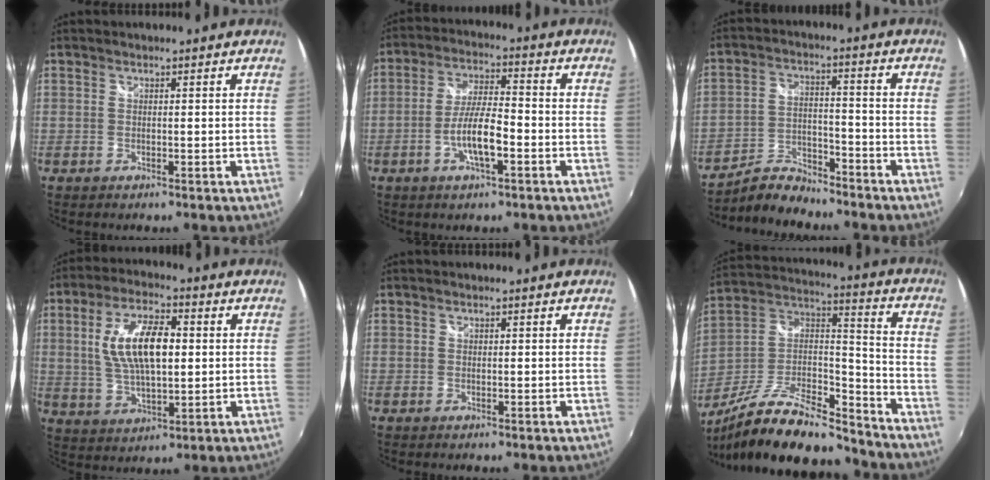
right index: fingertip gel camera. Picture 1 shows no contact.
{"total": 8.2, "force": [-3.2, 2.0, 7.3], "torque": [-0.146, 0.001, -0.057]}
{"total": 7.8, "force": [-7.4, 2.0, 1.8], "torque": [-0.046, 0.017, -0.133]}
{"total": 12.8, "force": [1.7, 5.6, 11.4], "torque": [-0.217, 0.009, 0.035]}
{"total": 0.0}
{"total": 24.2, "force": [-18.5, 7.4, 13.6], "torque": [-0.251, -0.007, -0.308]}